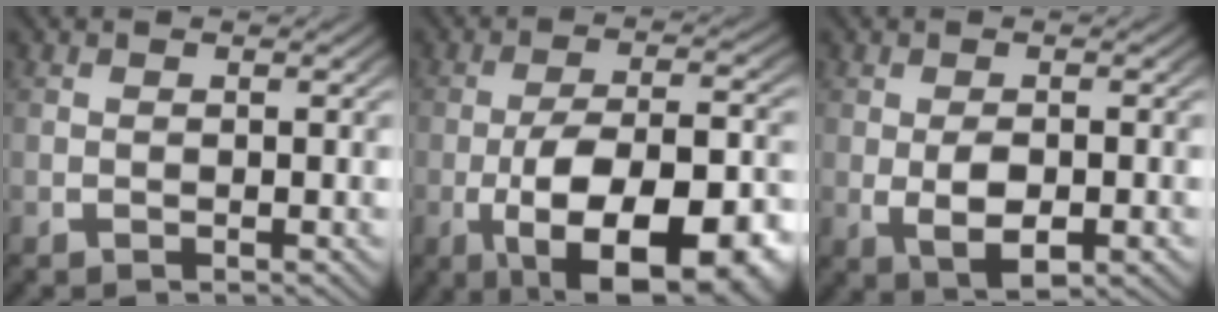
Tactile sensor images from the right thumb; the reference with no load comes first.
{"total": 14.4, "force": [-4.4, 7.8, 11.3], "torque": [-0.217, -0.064, -0.030]}
{"total": 5.1, "force": [-1.0, 3.1, 3.9], "torque": [-0.093, -0.026, 0.000]}